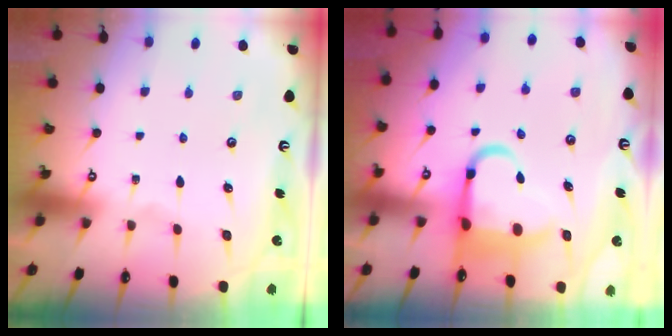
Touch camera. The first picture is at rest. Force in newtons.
{"total": 9.8, "press": 9.4, "slide": 2.9}